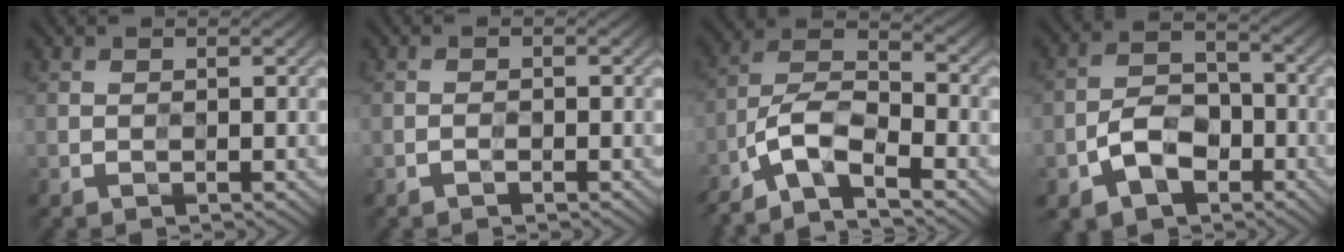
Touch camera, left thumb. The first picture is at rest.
{"total": 0.7, "force": [-0.6, 0.3, 0.4], "torque": [-0.006, 0.001, -0.010]}
{"total": 10.0, "force": [-6.3, 3.2, 7.0], "torque": [-0.135, 0.000, -0.135]}
{"total": 7.7, "force": [-3.4, 4.9, 4.8], "torque": [-0.094, 0.001, -0.069]}